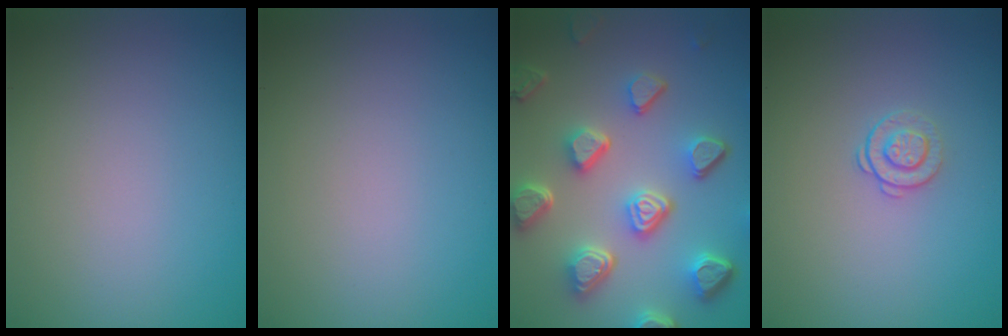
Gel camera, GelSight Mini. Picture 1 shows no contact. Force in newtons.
{"total": 0.0}
{"total": 7.5, "press": 5.7, "slide": 4.9}
{"total": 1.4, "press": 0.9, "slide": 1.0}